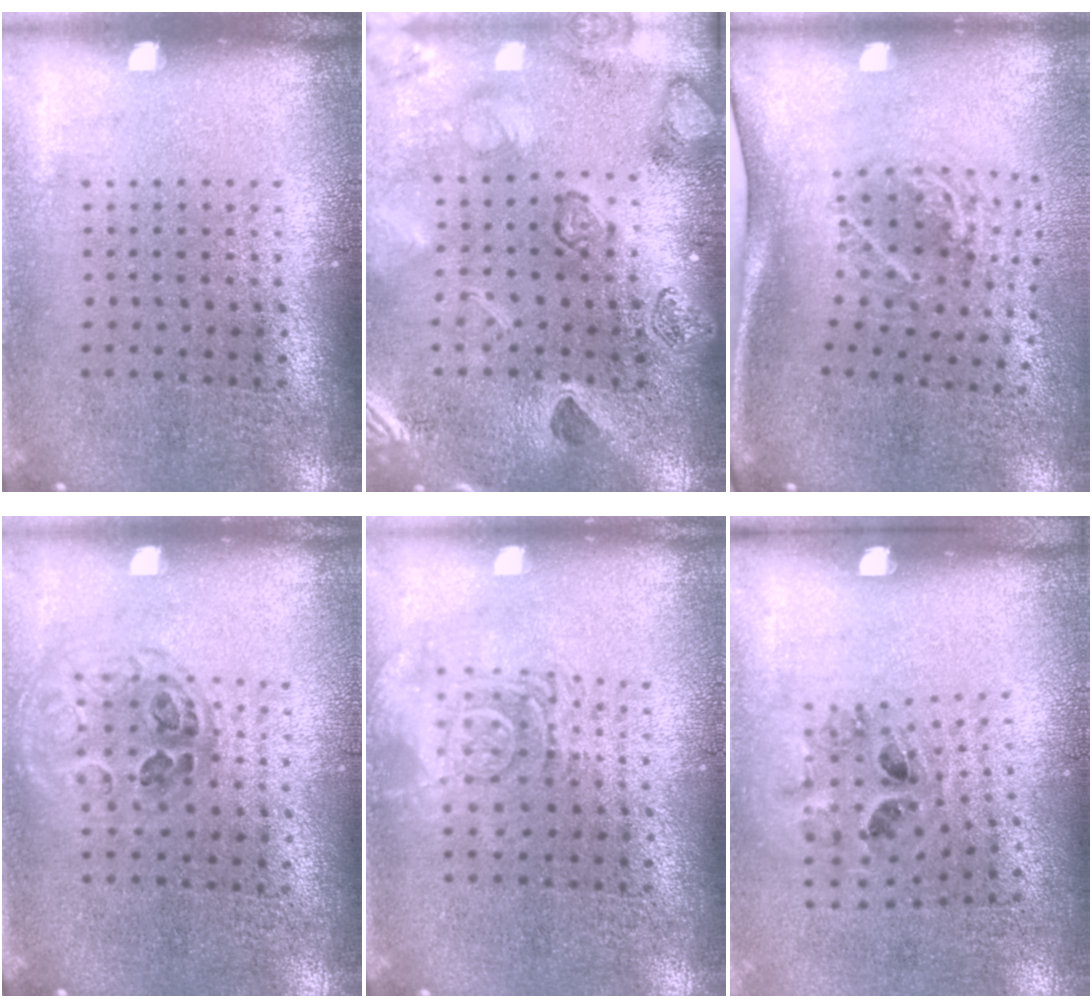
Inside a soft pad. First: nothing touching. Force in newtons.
{"total": 2.4, "press": 2.4, "slide": 0.3}
{"total": 2.0, "press": 1.4, "slide": 1.4}
{"total": 1.1, "press": 1.0, "slide": 0.5}
{"total": 2.8, "press": 2.8, "slide": 0.5}
{"total": 1.4, "press": 0.8, "slide": 1.1}